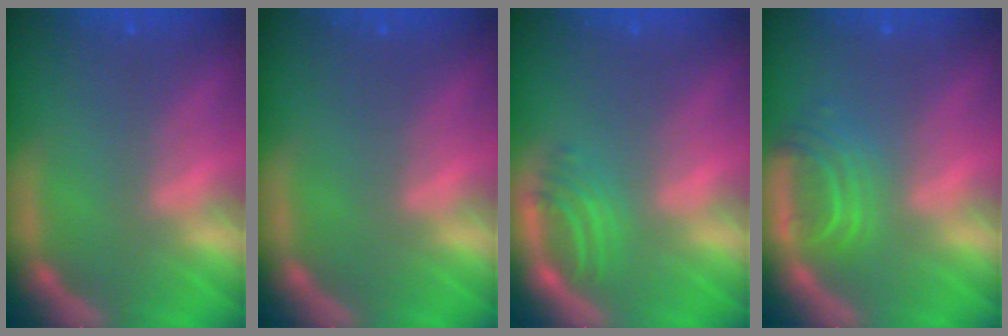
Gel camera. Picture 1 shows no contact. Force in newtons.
{"total": 0.0}
{"total": 2.5}
{"total": 3.5}